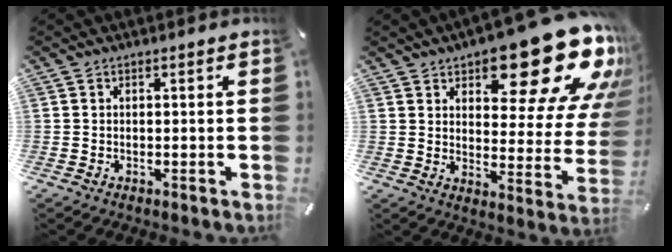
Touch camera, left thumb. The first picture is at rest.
{"total": 23.5, "force": [16.0, 9.3, 14.5], "torque": [-0.176, -0.118, 0.264]}